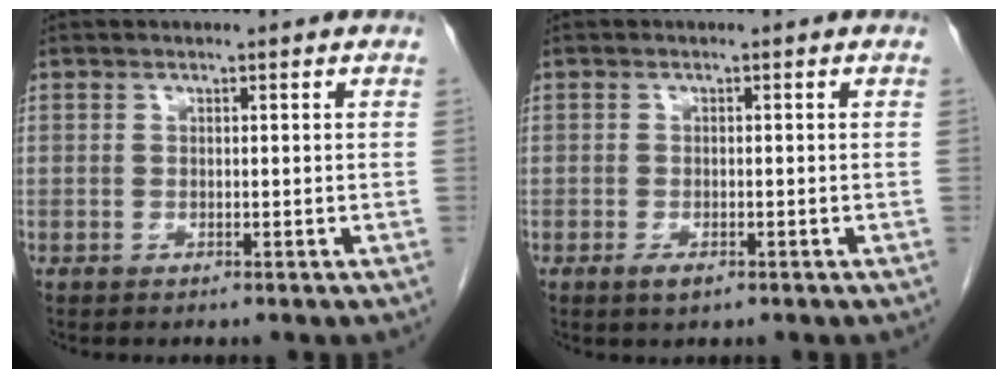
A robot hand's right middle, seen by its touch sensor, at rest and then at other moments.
{"total": 1.7, "force": [-0.9, 0.5, 1.3], "torque": [-0.027, -0.003, -0.012]}